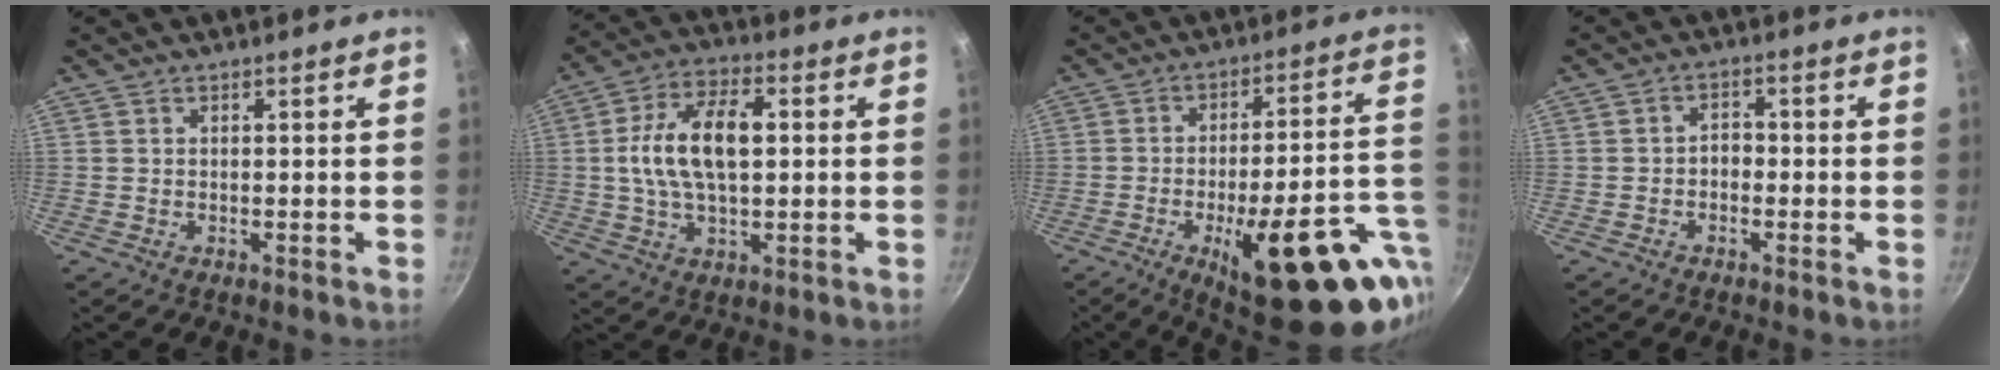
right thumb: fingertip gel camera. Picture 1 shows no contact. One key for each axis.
{"total": 13.7, "fx": 1.3, "fy": 7.3, "fz": 11.6, "tx": -0.198, "ty": 0.021, "tz": 0.016}
{"total": 25.9, "fx": -8.9, "fy": 8.5, "fz": 22.8, "tx": -0.268, "ty": 0.013, "tz": -0.112}
{"total": 2.5, "fx": -1.0, "fy": 1.8, "fz": 1.4, "tx": -0.011, "ty": 0.017, "tz": -0.021}